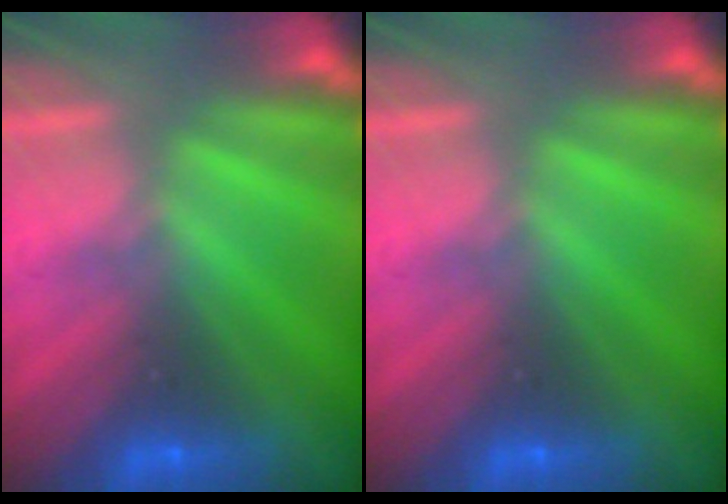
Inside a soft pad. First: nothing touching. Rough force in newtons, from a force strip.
{"total": 0.0}